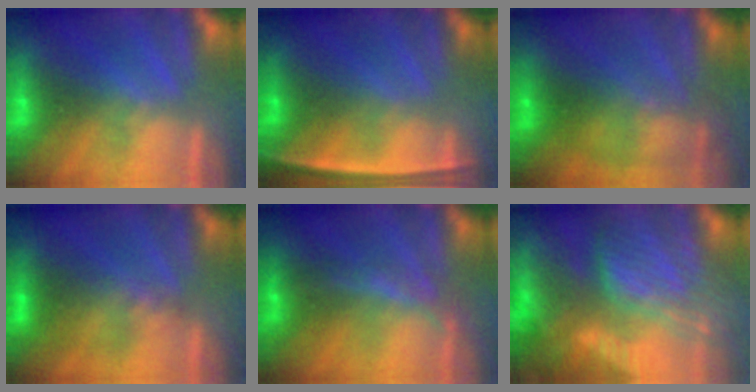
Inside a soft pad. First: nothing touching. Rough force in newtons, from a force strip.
{"total": 2.4}
{"total": 2.1}
{"total": 2.4}
{"total": 2.0}
{"total": 7.5}